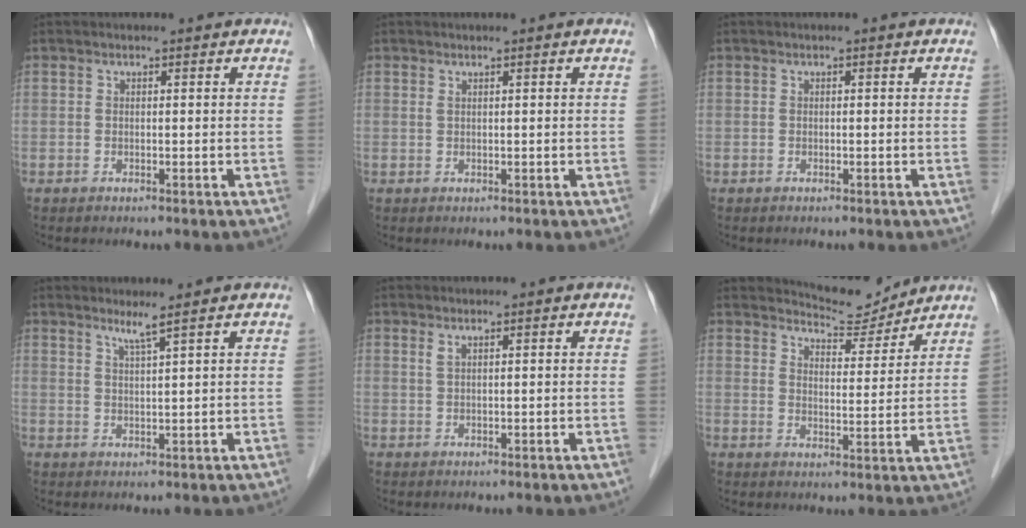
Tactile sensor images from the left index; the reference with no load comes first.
{"total": 0.6, "force": [0.5, 0.0, 0.3], "torque": [-0.013, -0.002, 0.012]}
{"total": 0.0}
{"total": 2.2, "force": [1.6, -0.8, 1.2], "torque": [-0.031, -0.009, 0.036]}
{"total": 1.0, "force": [0.6, 0.1, 0.7], "torque": [-0.019, 0.001, 0.015]}
{"total": 6.6, "force": [6.5, 0.8, -0.1], "torque": [-0.007, -0.011, 0.098]}